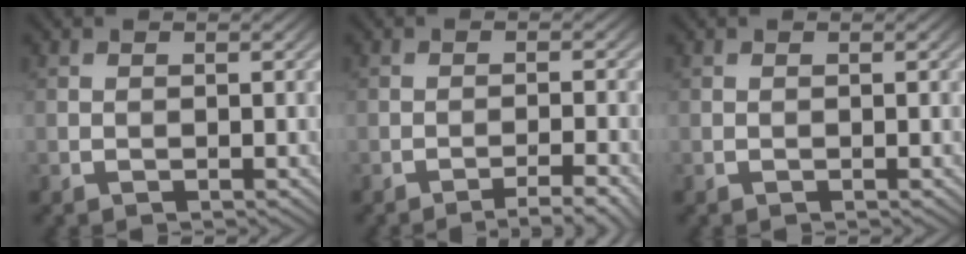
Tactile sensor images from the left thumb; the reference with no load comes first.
{"total": 3.3, "force": [-2.5, -0.3, 2.2], "torque": [-0.036, 0.007, -0.037]}
{"total": 0.0}